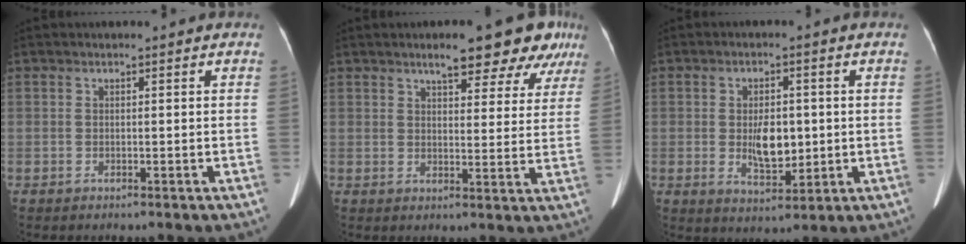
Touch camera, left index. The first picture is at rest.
{"total": 11.5, "force": [8.5, 3.6, 6.8], "torque": [-0.065, -0.011, 0.092]}
{"total": 5.8, "force": [-0.7, 3.0, 4.9], "torque": [-0.083, -0.022, -0.006]}